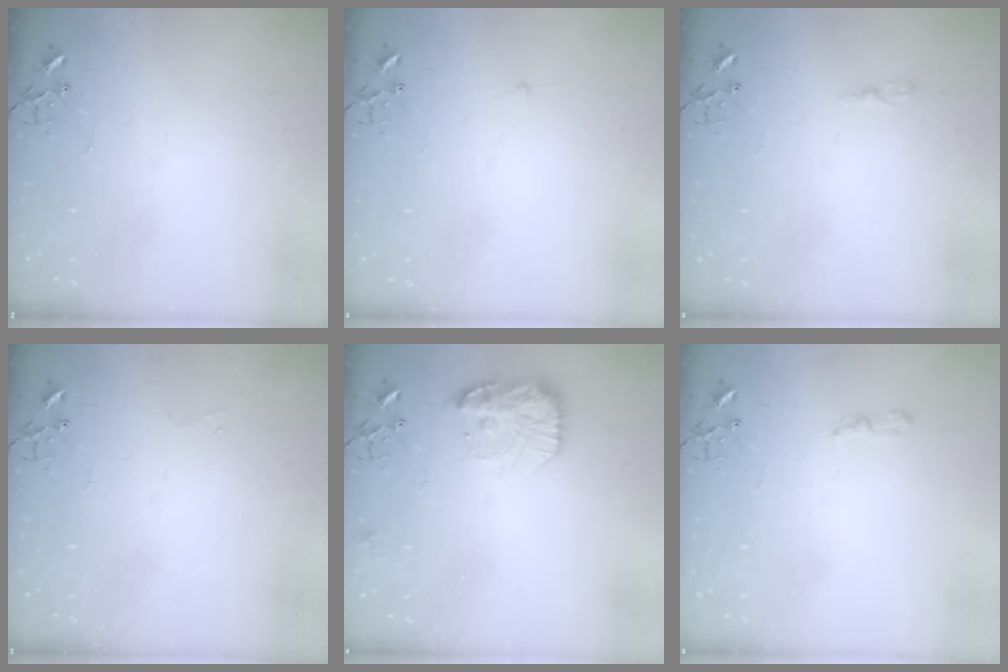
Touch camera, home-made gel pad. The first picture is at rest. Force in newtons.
{"total": 2.3, "press": 2.3, "slide": 0.3}
{"total": 3.6, "press": 3.6, "slide": 0.4}
{"total": 3.4, "press": 3.4, "slide": 0.3}
{"total": 16.1, "press": 16.0, "slide": 1.4}
{"total": 3.3, "press": 3.3, "slide": 0.5}